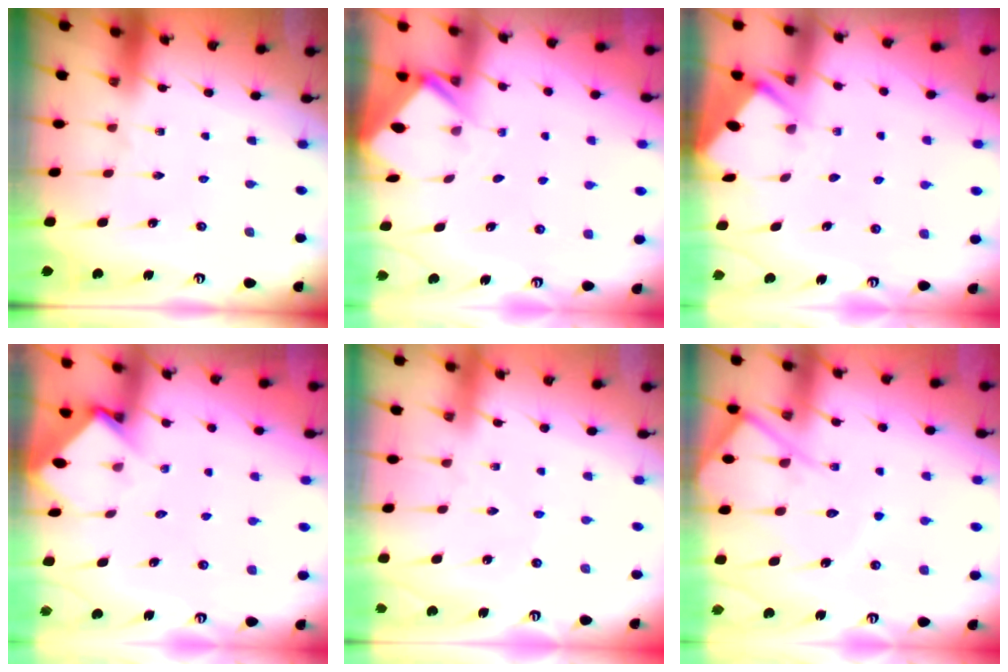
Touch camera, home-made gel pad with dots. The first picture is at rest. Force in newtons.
{"total": 2.6, "press": 2.6, "slide": 0.1}
{"total": 2.7, "press": 2.7, "slide": 0.2}
{"total": 3.8, "press": 3.8, "slide": 0.2}
{"total": 2.0, "press": 2.0, "slide": 0.3}
{"total": 10.4, "press": 10.3, "slide": 1.0}